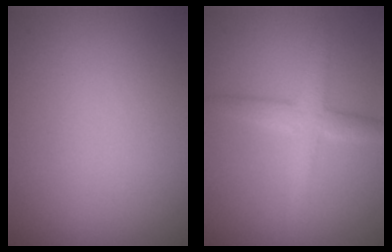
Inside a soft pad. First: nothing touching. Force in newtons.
{"total": 3.3, "press": 3.3, "slide": 0.0}